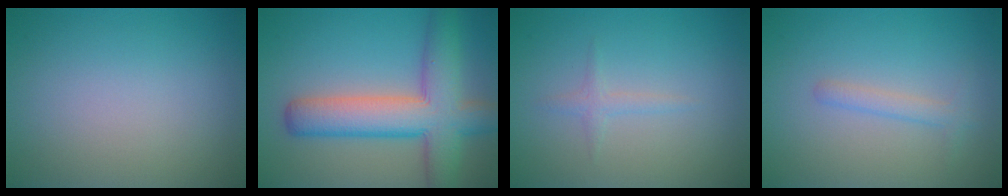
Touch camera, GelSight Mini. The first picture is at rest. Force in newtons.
{"total": 8.3, "press": 8.3, "slide": 0.3}
{"total": 1.0, "press": 1.0, "slide": 0.1}
{"total": 1.8, "press": 1.8, "slide": 0.2}